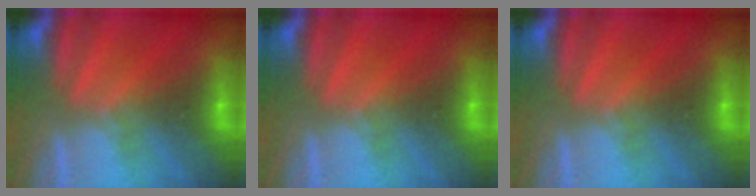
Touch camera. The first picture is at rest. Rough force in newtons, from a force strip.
{"total": 0.0}
{"total": 0.0}